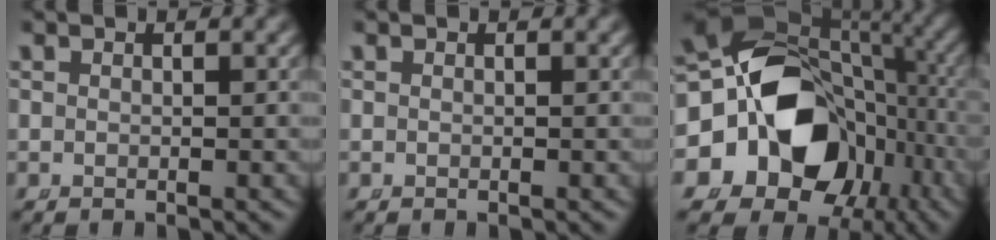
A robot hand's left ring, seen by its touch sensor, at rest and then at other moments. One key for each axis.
{"total": 0.0}
{"total": 22.2, "fx": -3.2, "fy": 17.5, "fz": 13.3, "tx": -0.232, "ty": -0.054, "tz": -0.043}